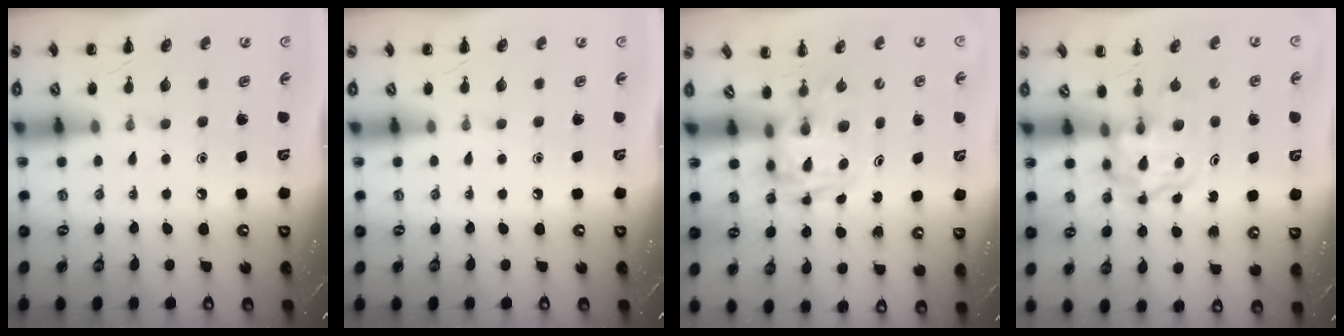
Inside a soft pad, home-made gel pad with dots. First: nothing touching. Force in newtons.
{"total": 0.0}
{"total": 2.9, "press": 2.9, "slide": 0.5}
{"total": 3.6, "press": 3.6, "slide": 0.4}